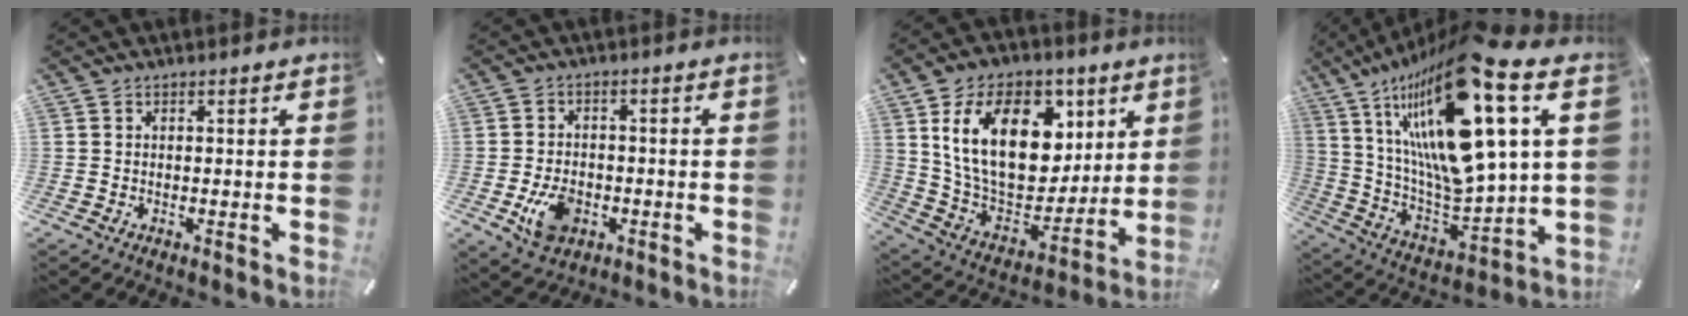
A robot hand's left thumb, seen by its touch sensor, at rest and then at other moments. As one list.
[{"total": 8.1, "force": [-2.5, 5.8, 5.0], "torque": [-0.092, 0.004, -0.045]}, {"total": 23.5, "force": [8.1, 15.4, 15.8], "torque": [-0.277, -0.030, 0.139]}, {"total": 25.1, "force": [11.7, 7.3, 21.0], "torque": [-0.416, -0.094, 0.186]}]